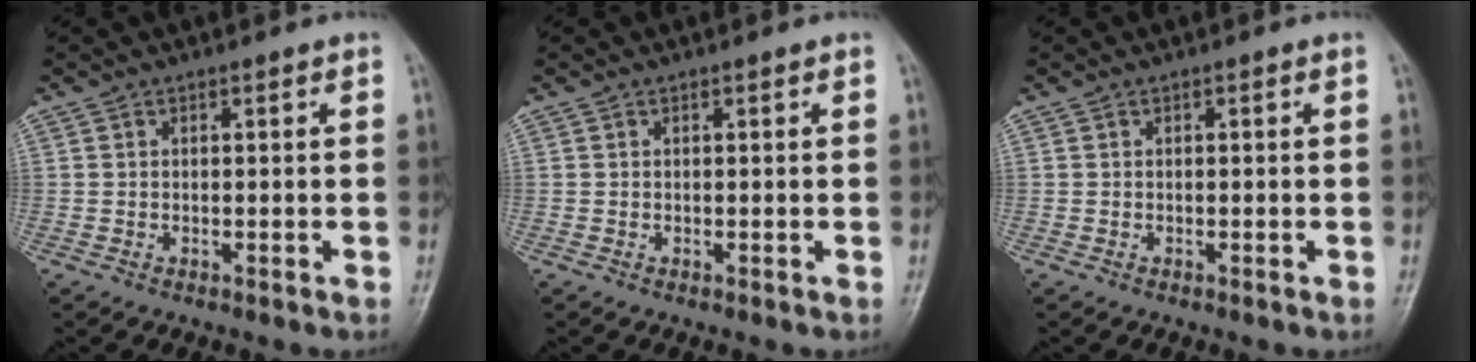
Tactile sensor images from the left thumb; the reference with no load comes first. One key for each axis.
{"total": 0.0}
{"total": 0.0}